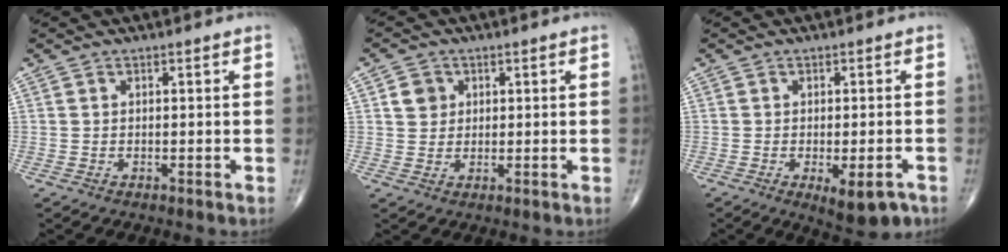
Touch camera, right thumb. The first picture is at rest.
{"total": 3.5, "force": [1.2, 3.1, 1.2], "torque": [-0.004, -0.004, 0.018]}
{"total": 7.5, "force": [-3.3, 2.9, 6.0], "torque": [-0.074, 0.004, -0.038]}